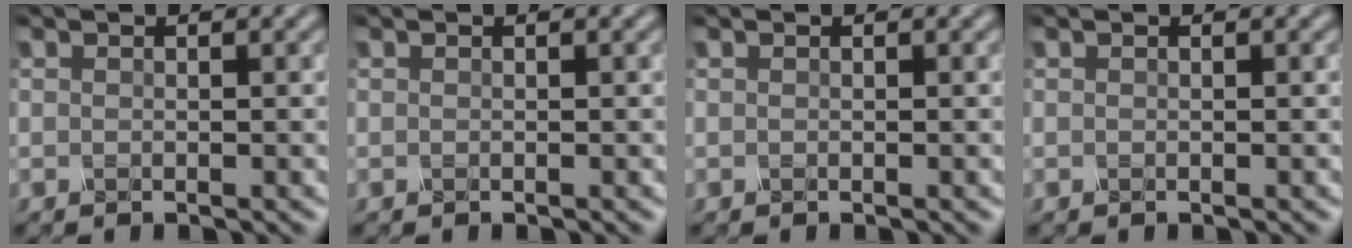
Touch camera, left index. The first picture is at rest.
{"total": 0.0}
{"total": 0.0}
{"total": 0.0}